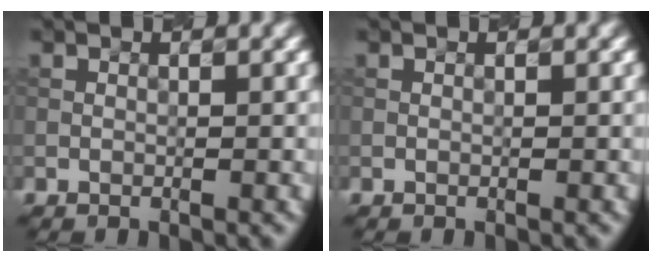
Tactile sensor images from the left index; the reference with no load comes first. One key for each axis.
{"total": 0.0}